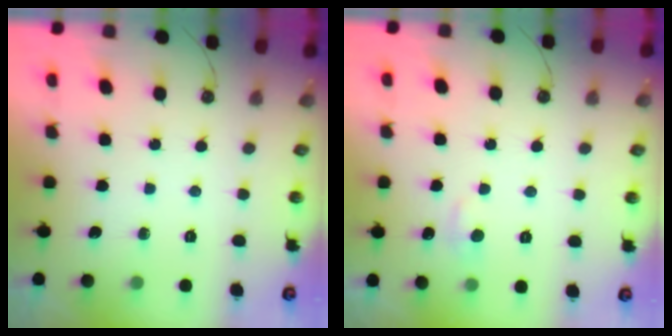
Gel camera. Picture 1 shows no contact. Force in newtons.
{"total": 1.7, "press": 1.5, "slide": 0.7}